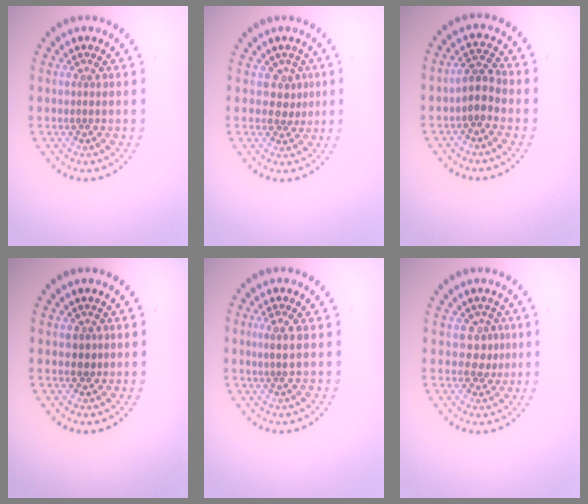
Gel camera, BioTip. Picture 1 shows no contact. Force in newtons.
{"total": 1.7, "press": 1.2, "slide": 1.2}
{"total": 2.3, "press": 2.1, "slide": 0.9}
{"total": 1.1, "press": 0.9, "slide": 0.6}
{"total": 1.5, "press": 1.2, "slide": 0.9}
{"total": 1.9, "press": 1.4, "slide": 1.3}